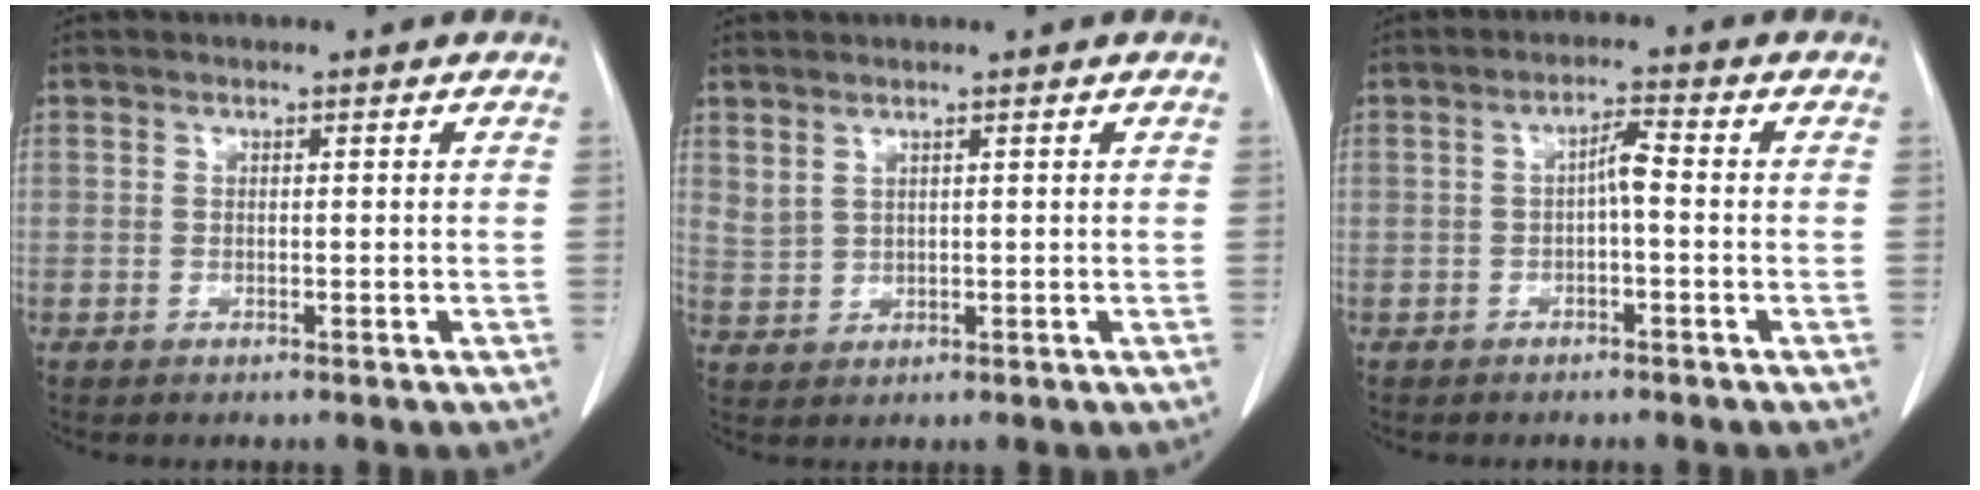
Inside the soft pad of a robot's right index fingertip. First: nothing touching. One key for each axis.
{"total": 2.1, "fx": 1.7, "fy": 0.8, "fz": 1.0, "tx": -0.022, "ty": -0.003, "tz": 0.044}
{"total": 3.0, "fx": -0.4, "fy": 0.5, "fz": 2.9, "tx": -0.049, "ty": 0.011, "tz": -0.006}